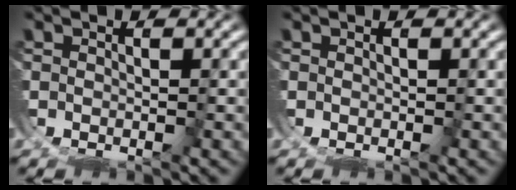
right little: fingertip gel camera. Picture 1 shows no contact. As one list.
[{"total": 0.0}]